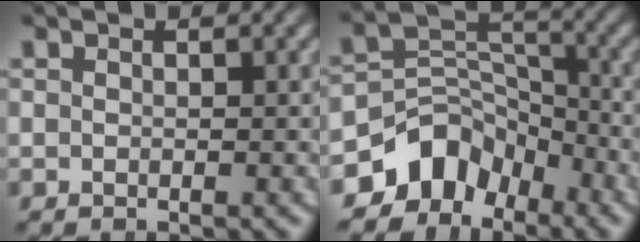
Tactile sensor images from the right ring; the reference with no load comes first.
{"total": 9.4, "force": [-4.0, 7.3, 4.4], "torque": [-0.066, -0.020, -0.069]}